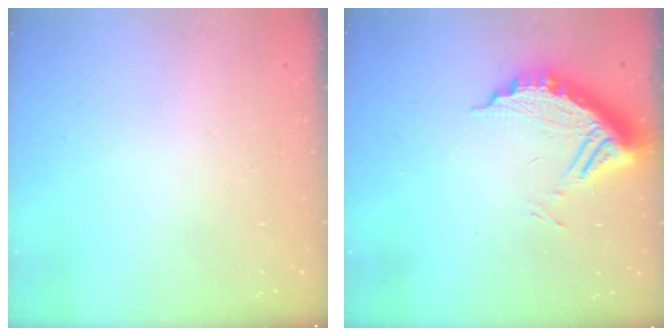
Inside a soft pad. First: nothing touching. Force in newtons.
{"total": 11.0, "press": 11.0, "slide": 1.0}